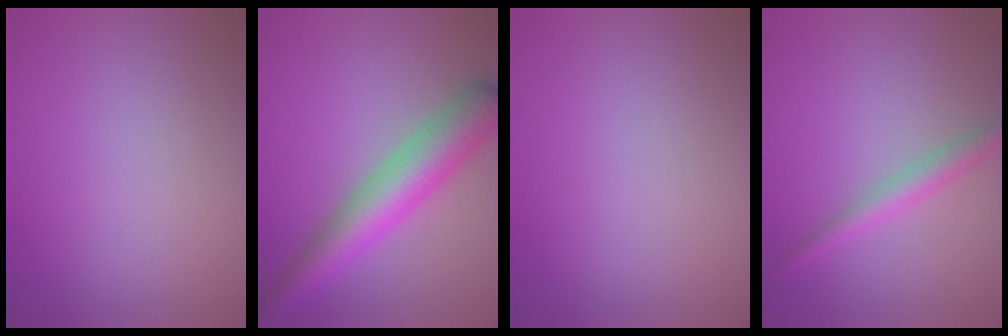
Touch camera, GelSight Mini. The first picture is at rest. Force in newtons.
{"total": 7.0, "press": 7.0, "slide": 0.1}
{"total": 0.0}
{"total": 2.6, "press": 2.5, "slide": 0.1}